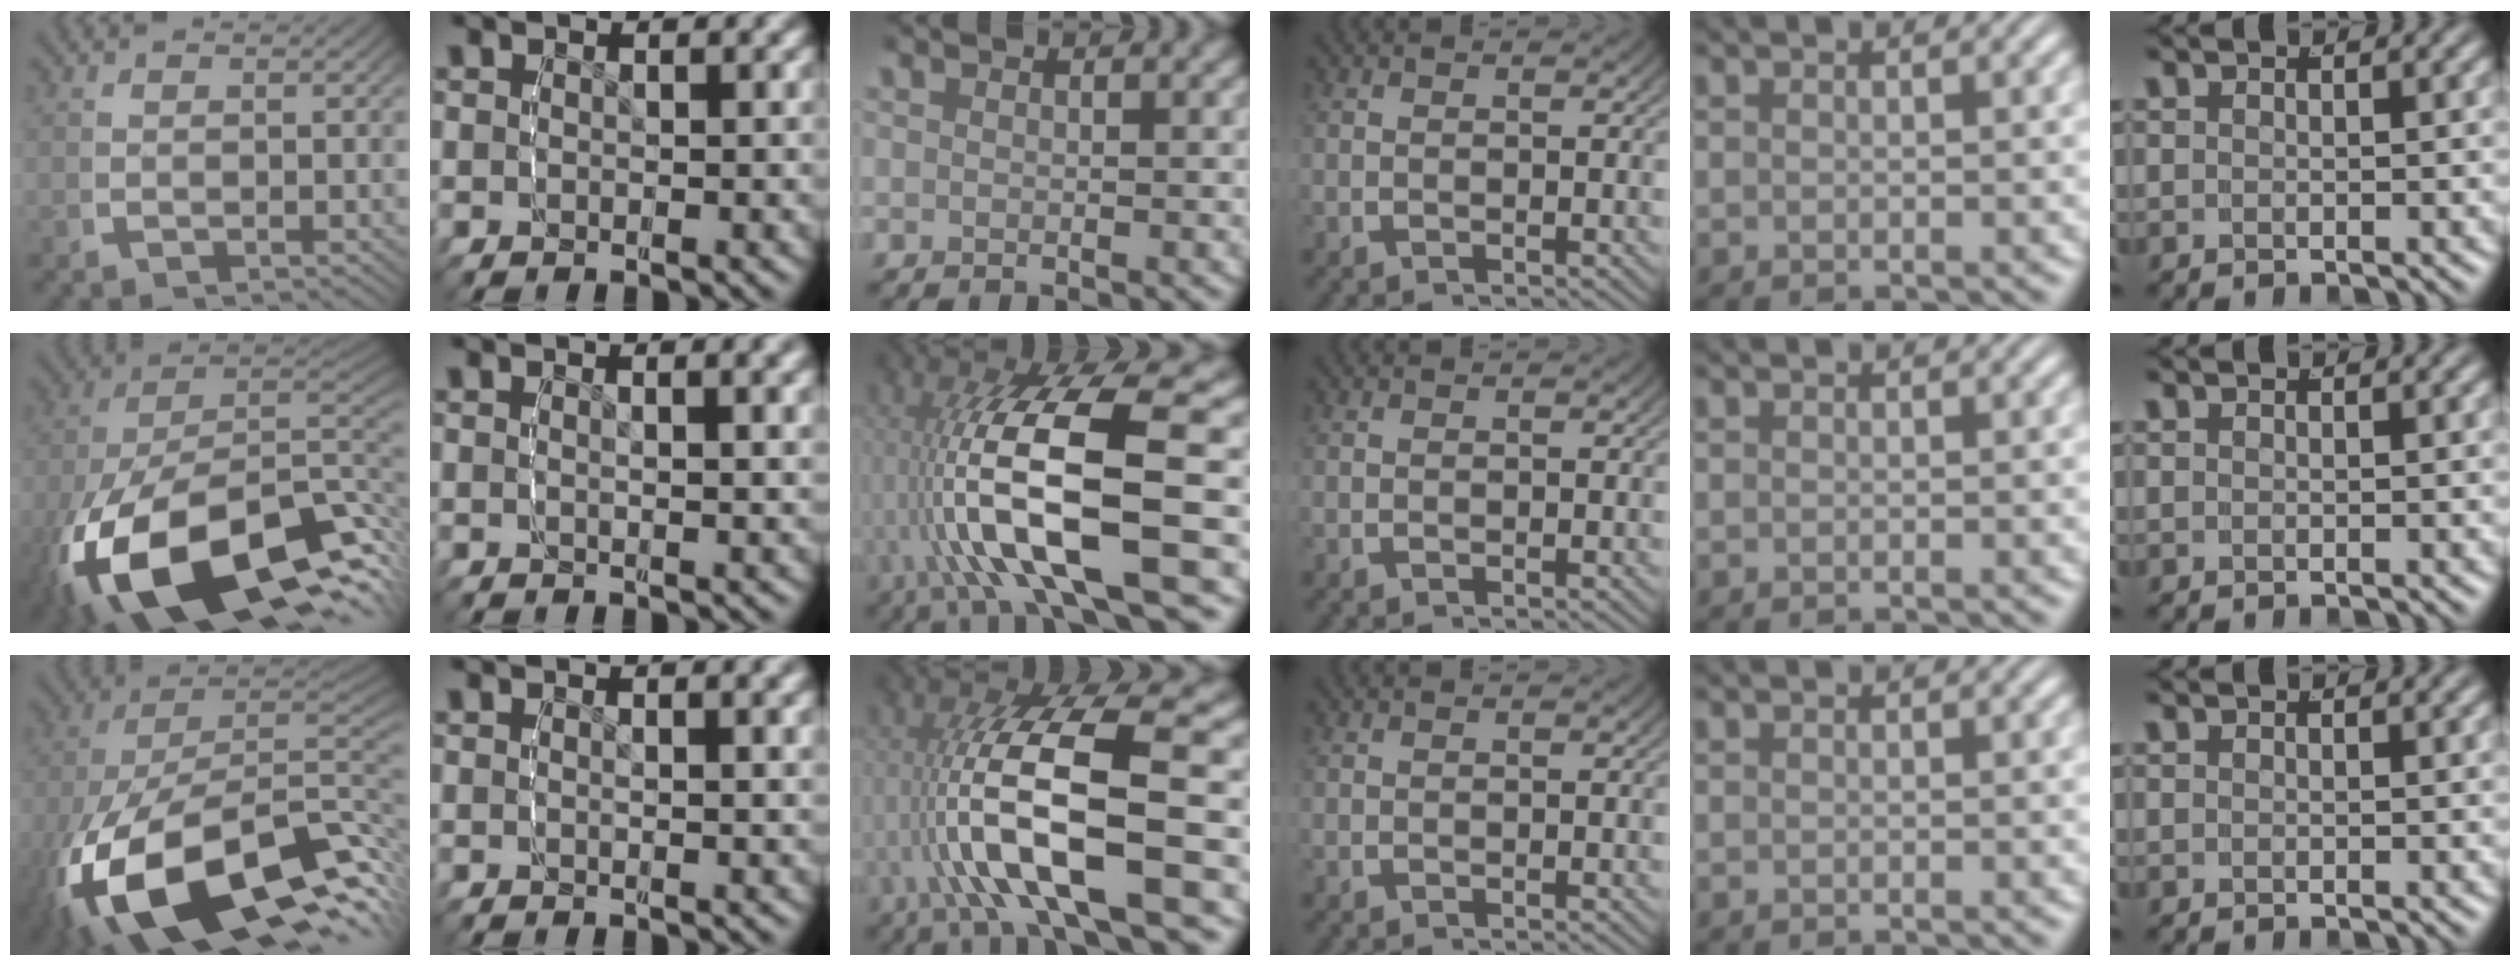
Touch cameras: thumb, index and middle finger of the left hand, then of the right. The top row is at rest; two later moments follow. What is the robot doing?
{"motion": "lift_and_place", "object": "tape"}